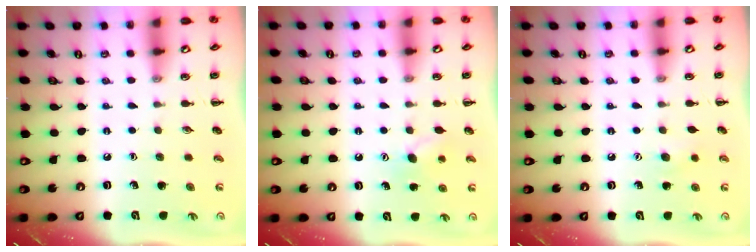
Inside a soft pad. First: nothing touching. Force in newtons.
{"total": 7.3, "press": 7.1, "slide": 1.6}
{"total": 5.4, "press": 5.3, "slide": 1.0}